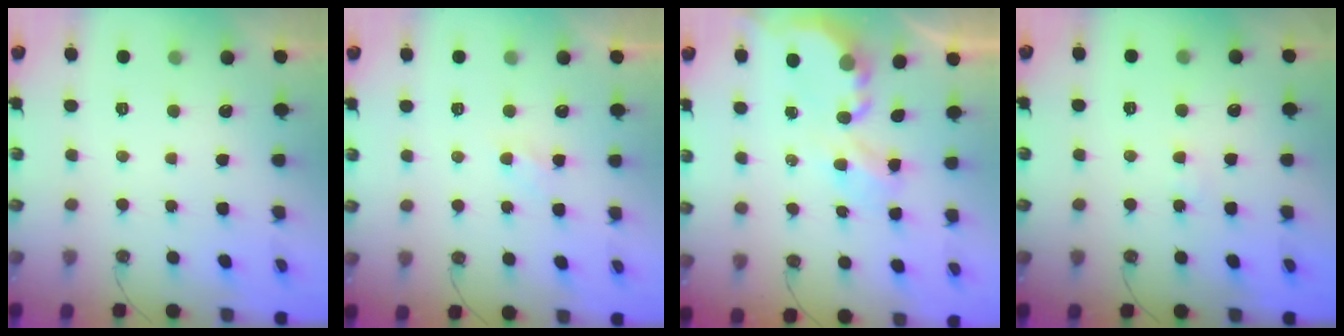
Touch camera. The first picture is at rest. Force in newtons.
{"total": 2.9, "press": 2.9, "slide": 0.4}
{"total": 4.1, "press": 4.0, "slide": 0.3}
{"total": 2.4, "press": 2.3, "slide": 0.4}